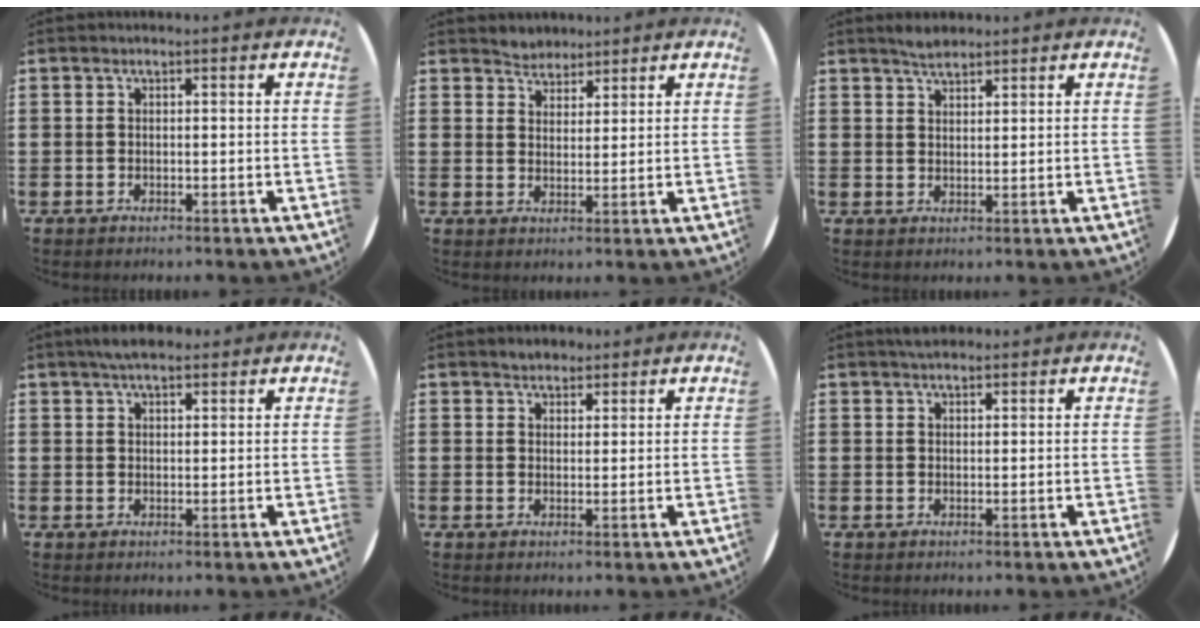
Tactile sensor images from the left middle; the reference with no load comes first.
{"total": 2.8, "force": [2.7, 0.8, -0.3], "torque": [-0.001, -0.001, 0.053]}
{"total": 2.3, "force": [2.2, 0.6, 0.7], "torque": [-0.007, 0.001, 0.038]}
{"total": 3.2, "force": [2.7, 1.1, 1.4], "torque": [-0.024, 0.003, 0.047]}
{"total": 2.0, "force": [1.9, 0.7, 0.0], "torque": [0.006, 0.003, 0.035]}
{"total": 1.5, "force": [1.5, 0.4, 0.3], "torque": [-0.007, 0.004, 0.027]}